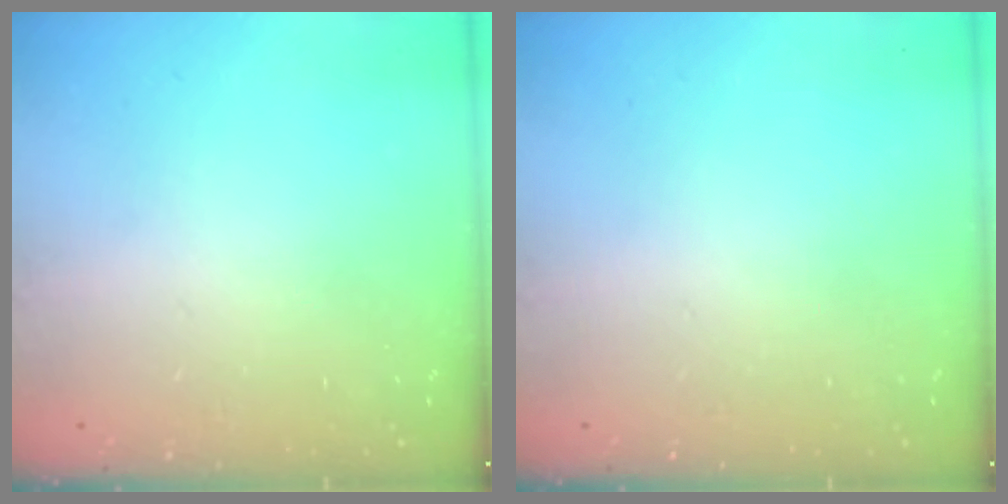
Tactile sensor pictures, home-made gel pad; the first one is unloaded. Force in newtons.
{"total": 0.0}